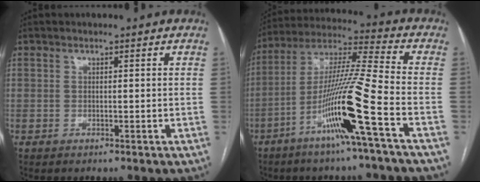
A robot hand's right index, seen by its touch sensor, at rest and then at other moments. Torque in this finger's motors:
{"motor_torque": [2.14, 0.00, 0.97, 0.21]}